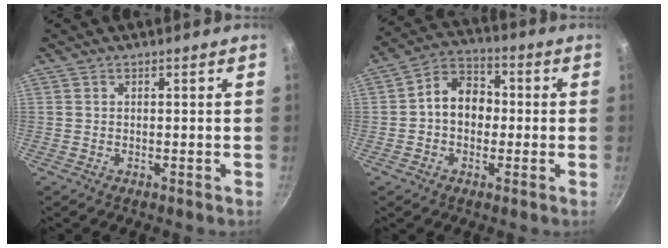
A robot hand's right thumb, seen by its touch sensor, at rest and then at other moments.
{"total": 9.3, "force": [-0.3, 7.2, 5.9], "torque": [-0.055, 0.028, -0.021]}